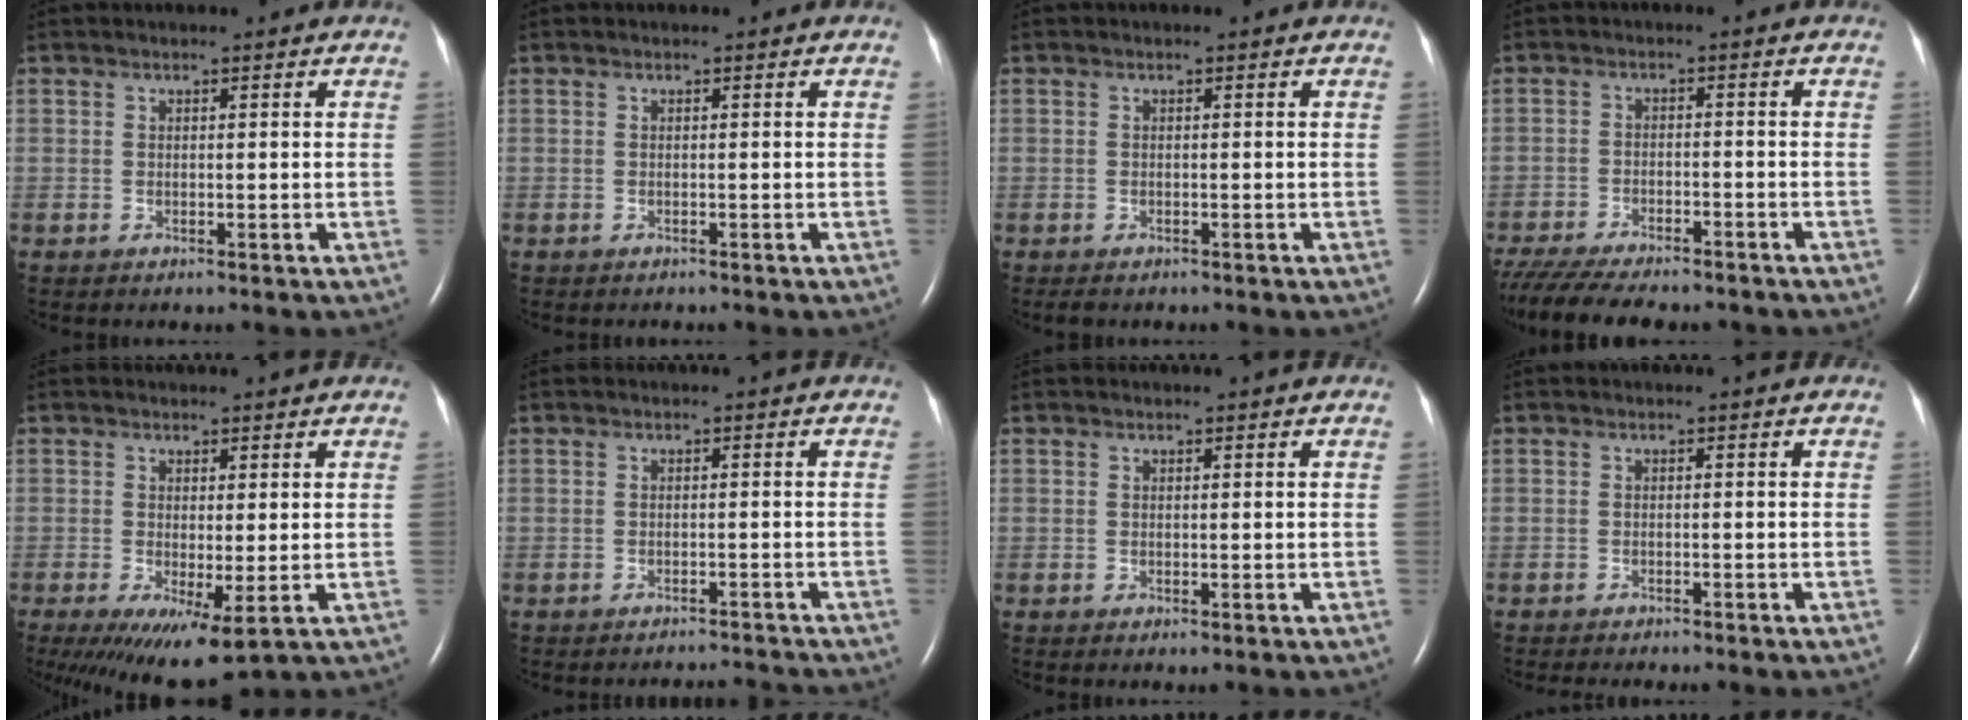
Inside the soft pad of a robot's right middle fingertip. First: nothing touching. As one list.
[{"total": 0.5, "force": [-0.4, 0.0, 0.3], "torque": [-0.007, -0.003, -0.004]}, {"total": 0.7, "force": [-0.6, 0.2, 0.3], "torque": [-0.010, -0.003, -0.009]}, {"total": 16.1, "force": [-13.7, 3.7, 7.5], "torque": [-0.165, -0.029, -0.197]}, {"total": 8.6, "force": [-3.1, 2.3, 7.7], "torque": [-0.123, -0.022, -0.038]}, {"total": 3.6, "force": [-3.6, -0.2, 0.0], "torque": [0.003, -0.009, -0.046]}, {"total": 0.0}, {"total": 3.4, "force": [-2.9, 0.2, 1.7], "torque": [-0.024, -0.005, -0.034]}]